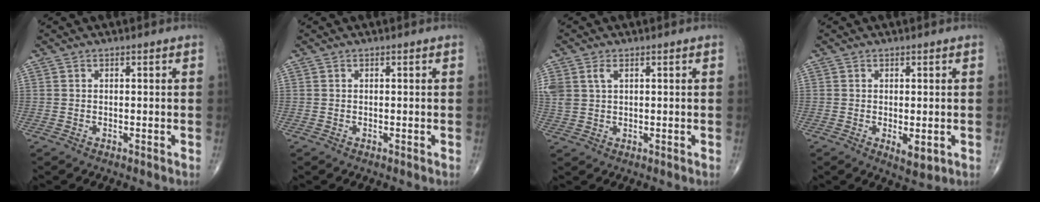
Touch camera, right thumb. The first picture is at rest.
{"total": 0.0}
{"total": 5.0, "force": [1.8, 3.1, 3.5], "torque": [-0.091, 0.008, 0.045]}
{"total": 3.4, "force": [-0.7, 1.6, 2.9], "torque": [-0.038, -0.009, -0.004]}